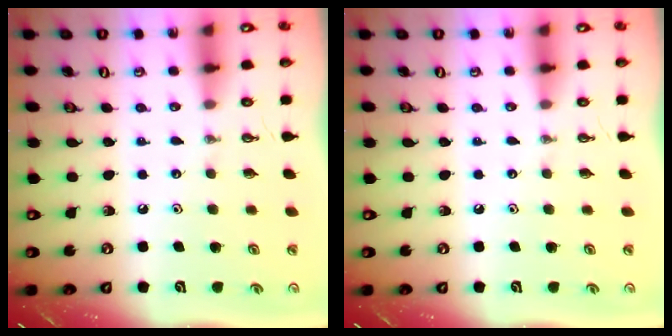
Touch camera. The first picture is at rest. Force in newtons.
{"total": 0.0}